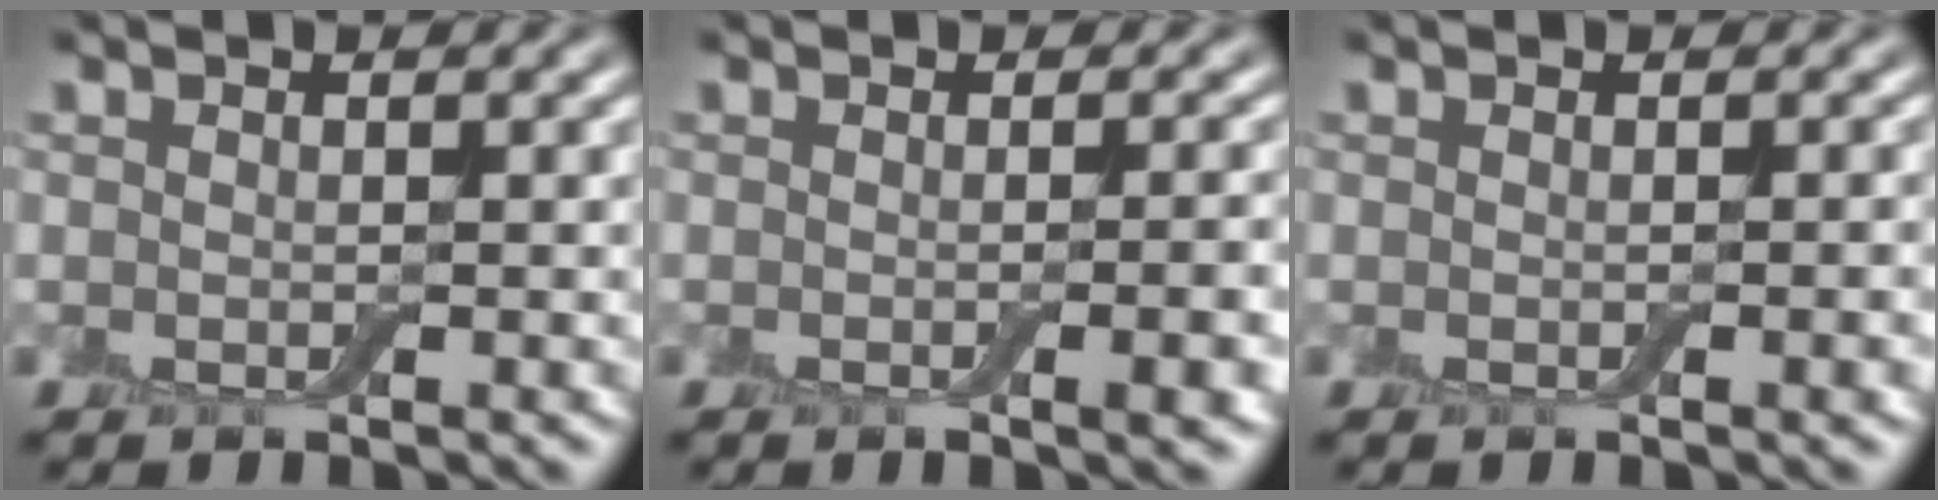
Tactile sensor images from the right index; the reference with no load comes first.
{"total": 4.1, "force": [-1.0, 1.2, 3.8], "torque": [-0.040, -0.005, -0.011]}
{"total": 1.5, "force": [-0.3, 0.3, 1.5], "torque": [-0.015, 0.000, -0.004]}